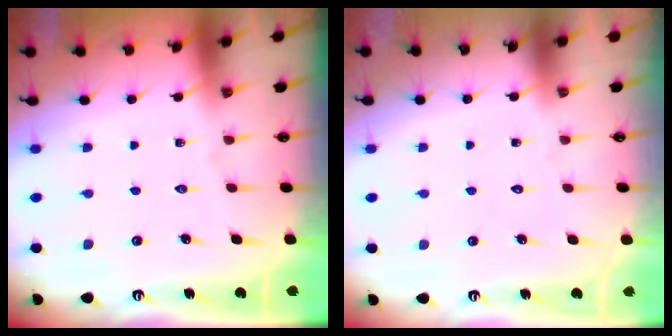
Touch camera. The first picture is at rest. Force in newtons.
{"total": 1.6, "press": 1.6, "slide": 0.1}